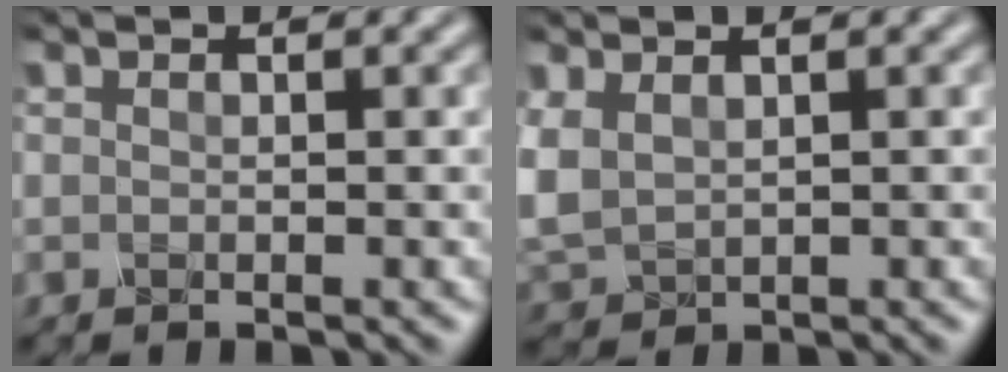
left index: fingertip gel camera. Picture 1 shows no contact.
{"total": 3.2, "force": [0.8, 2.2, 2.2], "torque": [-0.071, -0.001, 0.020]}